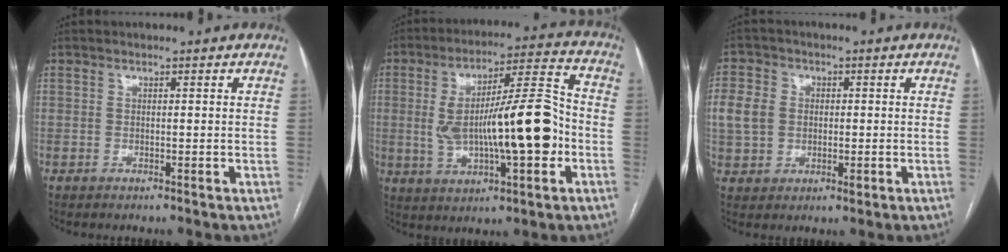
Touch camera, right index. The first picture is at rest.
{"total": 17.0, "force": [-1.7, 3.6, 16.5], "torque": [-0.287, 0.024, -0.019]}
{"total": 11.9, "force": [1.1, 10.2, 6.0], "torque": [-0.171, 0.018, 0.031]}